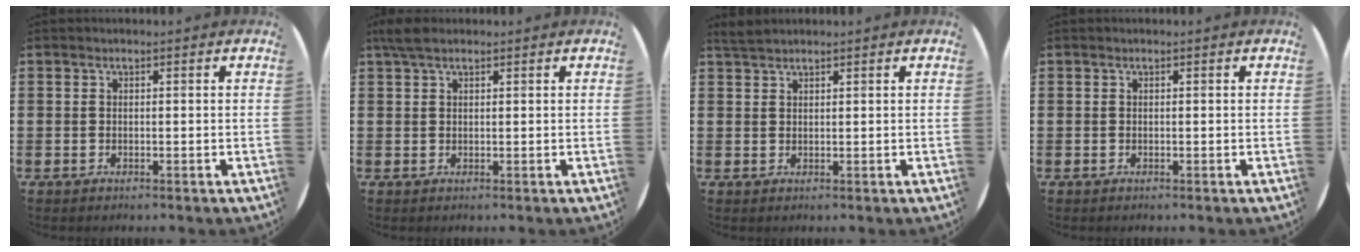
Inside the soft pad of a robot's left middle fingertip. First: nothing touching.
{"total": 2.3, "force": [1.7, 0.8, 1.3], "torque": [-0.030, 0.006, 0.030]}
{"total": 1.6, "force": [1.5, 0.1, 0.4], "torque": [-0.010, 0.002, 0.030]}
{"total": 0.0}